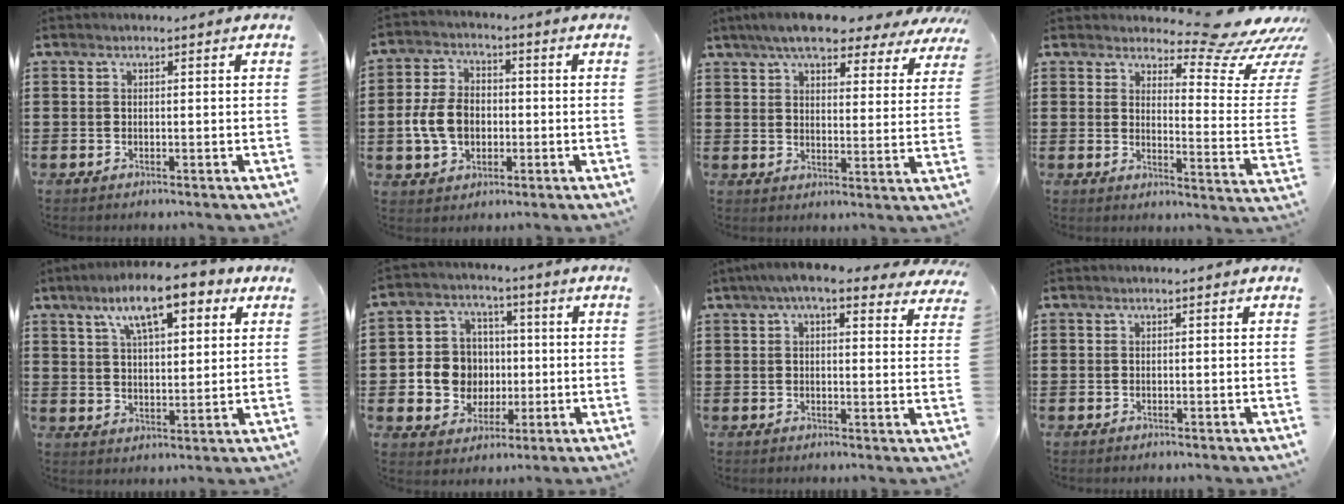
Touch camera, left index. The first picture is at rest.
{"total": 7.5, "force": [-1.0, 5.6, 4.9], "torque": [-0.123, 0.007, -0.025]}
{"total": 7.2, "force": [6.4, 1.3, 3.1], "torque": [-0.076, -0.020, 0.112]}
{"total": 9.3, "force": [8.1, 1.0, 4.4], "torque": [-0.078, -0.061, 0.135]}
{"total": 10.4, "force": [6.5, 3.0, 7.5], "torque": [-0.136, -0.008, 0.110]}
{"total": 8.0, "force": [0.0, 7.7, 2.1], "torque": [-0.069, 0.016, 0.007]}
{"total": 6.5, "force": [5.0, 1.2, 4.0], "torque": [-0.092, -0.003, 0.090]}
{"total": 0.0}